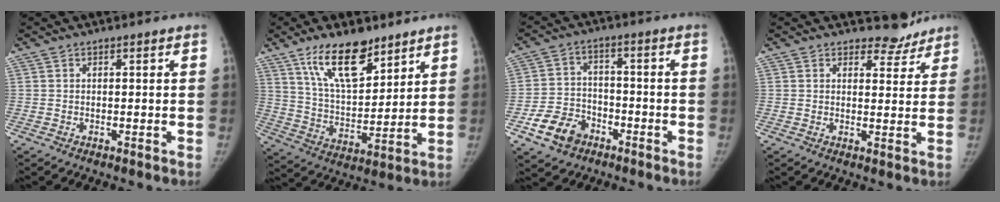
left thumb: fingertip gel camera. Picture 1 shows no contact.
{"total": 14.7, "force": [9.8, 6.2, 9.1], "torque": [-0.120, -0.060, 0.182]}
{"total": 9.3, "force": [-5.2, 6.8, 3.8], "torque": [-0.047, 0.031, -0.091]}
{"total": 4.3, "force": [3.8, 2.1, -0.2], "torque": [0.030, -0.033, 0.043]}